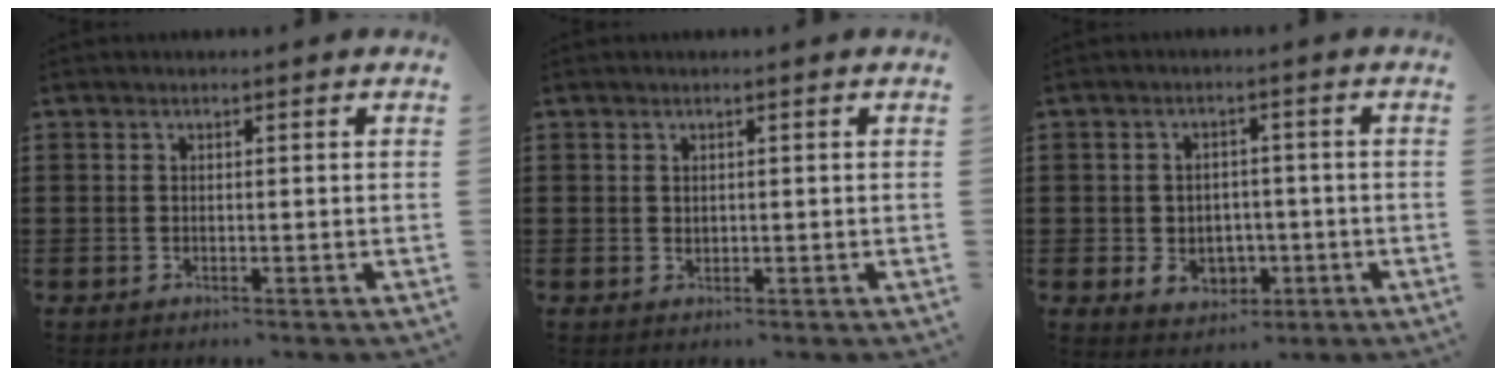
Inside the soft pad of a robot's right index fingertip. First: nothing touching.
{"total": 0.7, "force": [0.5, 0.5, 0.0], "torque": [-0.001, 0.004, 0.009]}
{"total": 4.1, "force": [-0.7, 3.7, 1.6], "torque": [-0.033, 0.008, -0.015]}